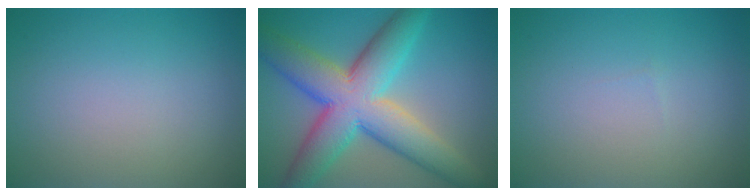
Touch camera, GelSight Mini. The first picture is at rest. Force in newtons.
{"total": 11.1, "press": 11.1, "slide": 0.4}
{"total": 0.0}